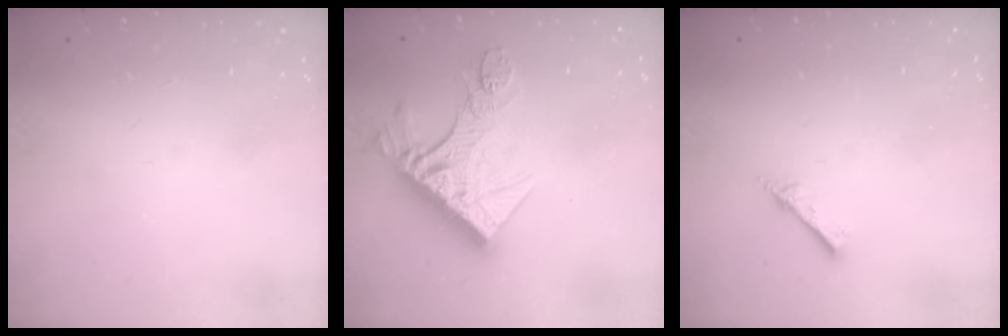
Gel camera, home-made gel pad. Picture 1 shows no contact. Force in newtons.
{"total": 18.6, "press": 18.5, "slide": 2.1}
{"total": 2.0, "press": 2.0, "slide": 0.2}